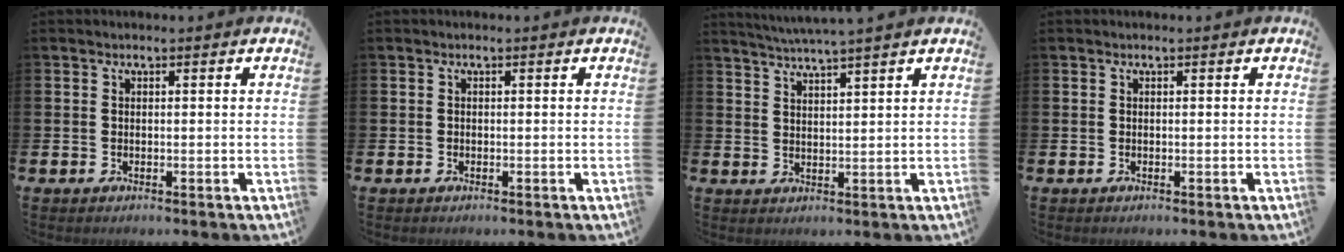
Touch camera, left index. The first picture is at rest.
{"total": 0.0}
{"total": 3.8, "force": [3.6, -0.8, 0.7], "torque": [-0.030, -0.013, 0.067]}
{"total": 0.0}